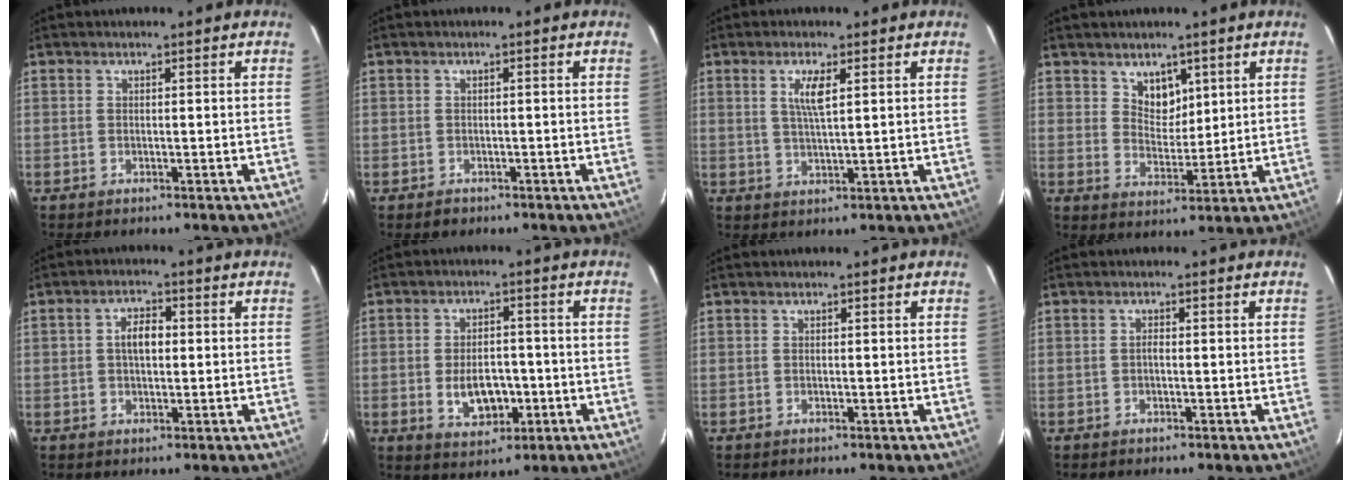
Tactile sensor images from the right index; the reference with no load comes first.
{"total": 1.8, "force": [-0.9, 1.5, 0.2], "torque": [-0.004, 0.004, -0.010]}
{"total": 4.1, "force": [1.5, 0.7, 3.7], "torque": [-0.073, -0.001, 0.029]}
{"total": 5.1, "force": [3.1, 3.6, 1.9], "torque": [-0.024, 0.000, 0.059]}
{"total": 4.3, "force": [0.4, 2.5, 3.5], "torque": [-0.060, 0.012, 0.008]}
{"total": 8.0, "force": [-2.0, 5.0, 5.9], "torque": [-0.111, -0.001, -0.021]}
{"total": 0.0}
{"total": 0.7, "force": [-0.2, 0.3, 0.6], "torque": [-0.011, 0.005, -0.005]}